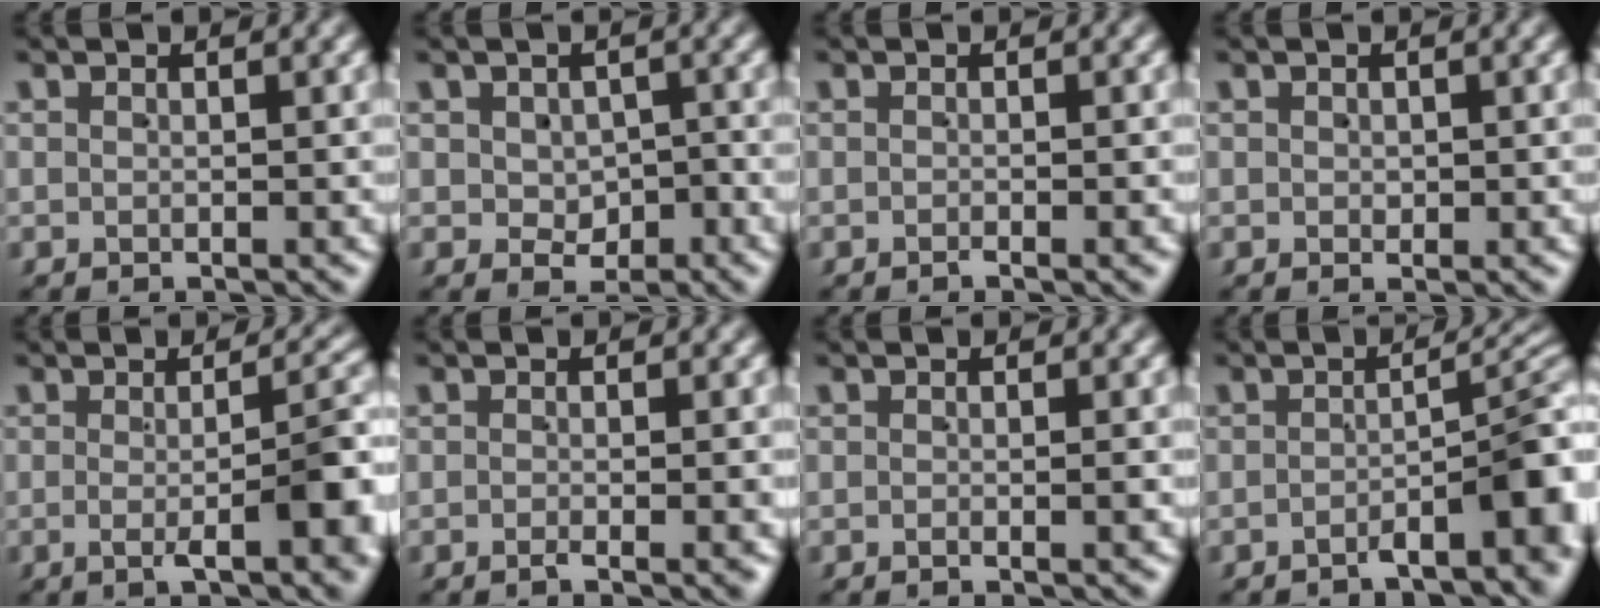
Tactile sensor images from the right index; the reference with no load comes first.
{"total": 2.7, "force": [-0.1, 2.4, 1.3], "torque": [-0.004, -0.012, 0.006]}
{"total": 0.7, "force": [-0.6, 0.0, 0.4], "torque": [0.000, 0.002, -0.013]}
{"total": 0.6, "force": [0.0, 0.5, 0.2], "torque": [-0.004, -0.007, 0.005]}
{"total": 6.3, "force": [-1.7, 1.1, 6.0], "torque": [-0.083, -0.004, -0.024]}
{"total": 1.5, "force": [-0.8, 0.0, 1.2], "torque": [-0.011, 0.003, -0.018]}
{"total": 0.5, "force": [-0.2, -0.1, 0.5], "torque": [-0.004, 0.002, -0.007]}
{"total": 7.4, "force": [-3.8, 2.2, 5.9], "torque": [-0.057, -0.001, -0.058]}